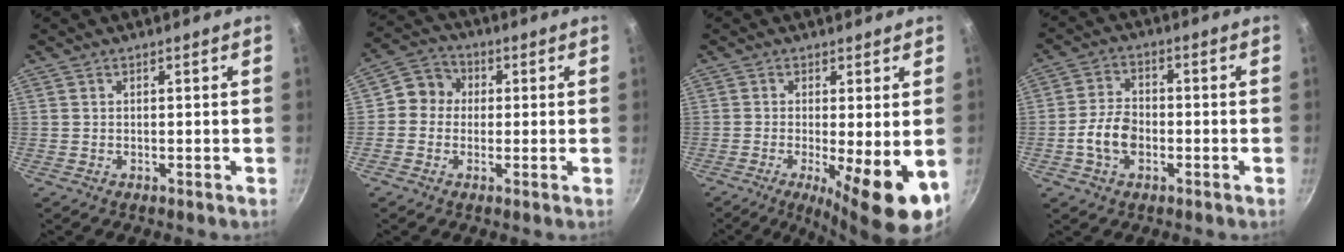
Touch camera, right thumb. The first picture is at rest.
{"total": 6.1, "force": [0.2, 5.7, 2.3], "torque": [-0.008, 0.014, -0.018]}
{"total": 10.8, "force": [-2.5, 2.5, 10.2], "torque": [-0.147, -0.012, -0.031]}
{"total": 7.2, "force": [-2.1, 4.7, 5.0], "torque": [-0.085, 0.024, -0.045]}